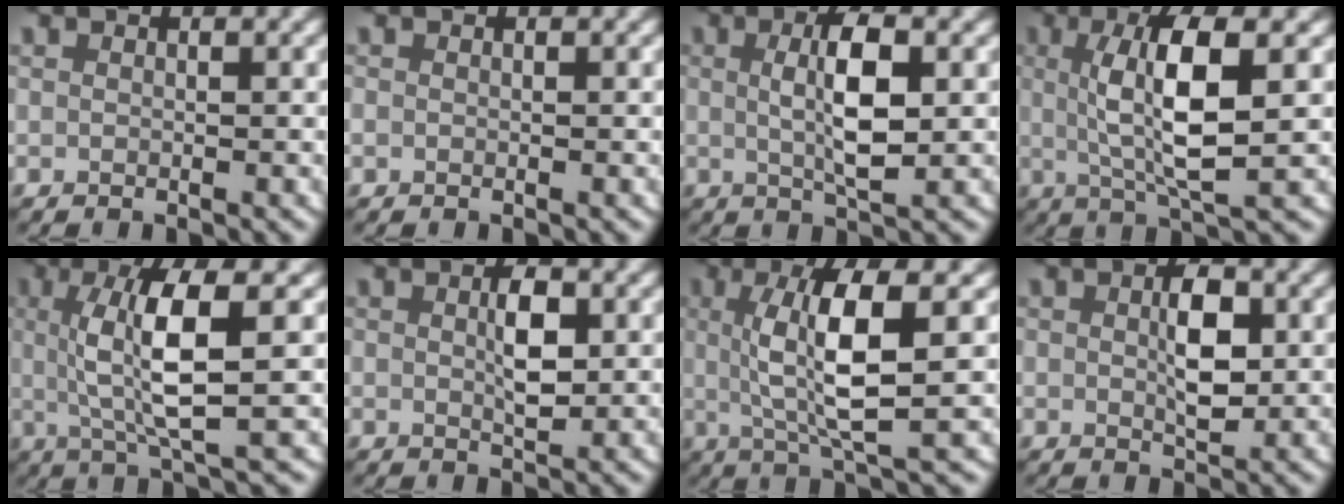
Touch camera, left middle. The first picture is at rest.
{"total": 0.7, "force": [-0.2, 0.6, 0.2], "torque": [-0.008, -0.002, -0.004]}
{"total": 4.8, "force": [0.7, 1.2, 4.6], "torque": [-0.077, -0.003, 0.013]}
{"total": 6.6, "force": [1.0, 1.3, 6.4], "torque": [-0.109, 0.000, 0.020]}
{"total": 6.6, "force": [1.0, 0.9, 6.5], "torque": [-0.110, 0.002, 0.017]}
{"total": 2.9, "force": [0.4, 1.2, 2.6], "torque": [-0.040, -0.007, 0.008]}
{"total": 6.6, "force": [1.0, 1.1, 6.5], "torque": [-0.110, 0.001, 0.020]}
{"total": 3.6, "force": [0.4, 1.7, 3.2], "torque": [-0.049, -0.009, 0.009]}